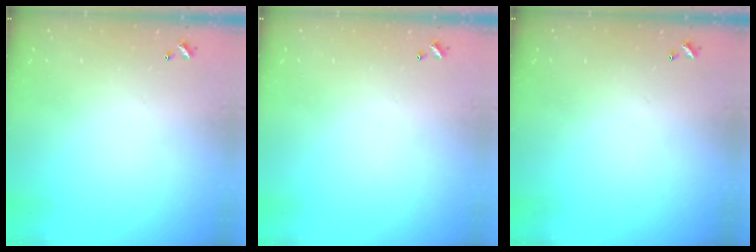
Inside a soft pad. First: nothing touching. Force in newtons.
{"total": 0.0}
{"total": 0.0}